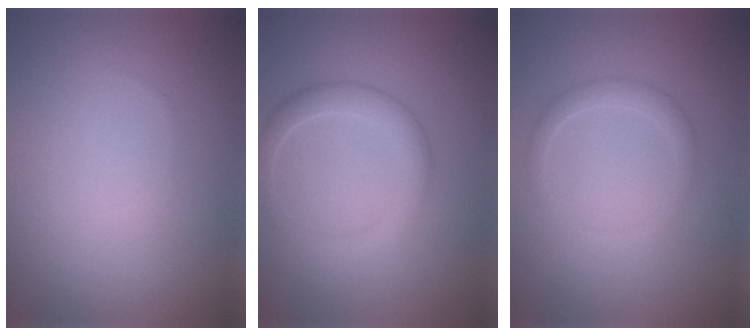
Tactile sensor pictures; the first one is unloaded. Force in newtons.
{"total": 2.5, "press": 2.5, "slide": 0.0}
{"total": 1.5, "press": 1.5, "slide": 0.2}